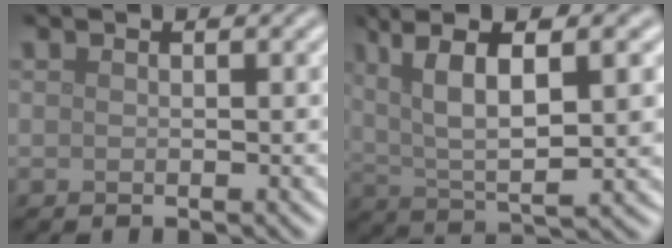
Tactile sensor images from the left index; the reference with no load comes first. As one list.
[{"total": 9.1, "force": [3.0, 2.9, 8.0], "torque": [-0.149, 0.005, 0.054]}]